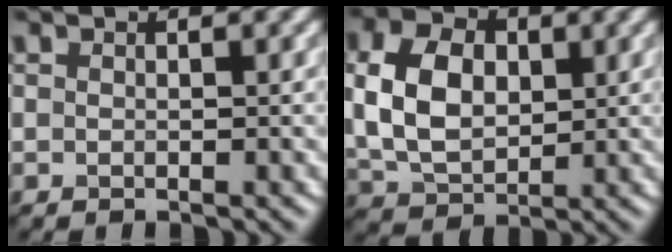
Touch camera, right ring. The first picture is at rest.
{"total": 7.7, "force": [1.1, 5.4, 5.4], "torque": [-0.122, 0.006, 0.019]}